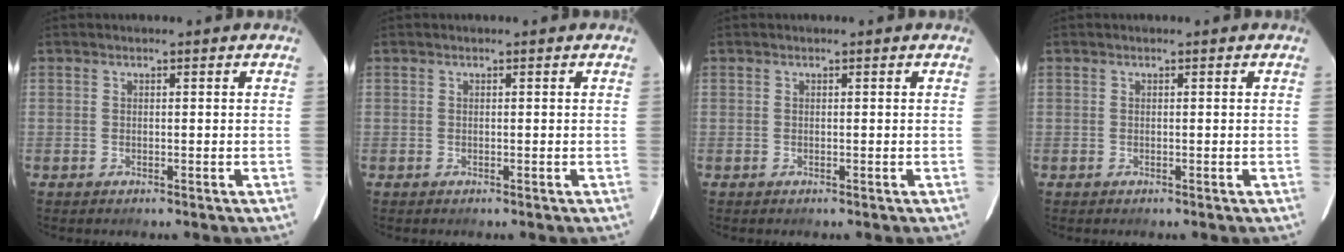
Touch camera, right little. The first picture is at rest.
{"total": 0.0}
{"total": 0.0}
{"total": 0.0}